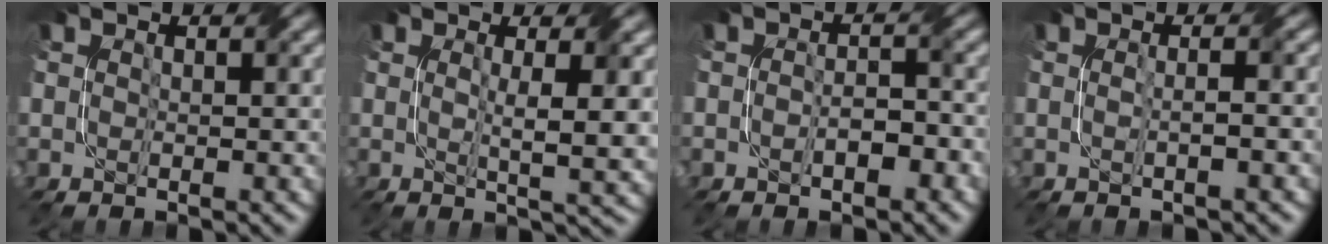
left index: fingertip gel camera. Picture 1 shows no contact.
{"total": 4.1, "force": [0.8, 0.7, 4.0], "torque": [-0.063, -0.007, 0.014]}
{"total": 2.4, "force": [-1.0, 1.0, 2.0], "torque": [-0.036, 0.001, -0.015]}
{"total": 2.5, "force": [0.2, 0.9, 2.3], "torque": [-0.018, 0.004, -0.016]}